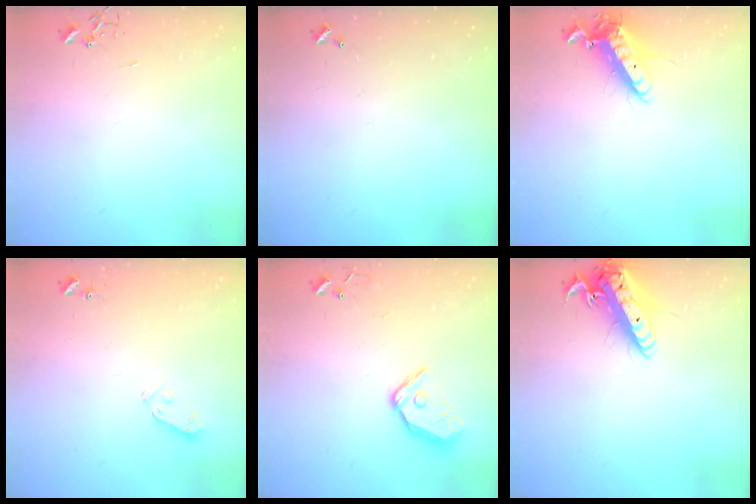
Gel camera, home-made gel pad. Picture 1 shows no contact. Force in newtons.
{"total": 0.0}
{"total": 13.1, "press": 13.0, "slide": 2.3}
{"total": 3.9, "press": 3.8, "slide": 0.9}
{"total": 12.4, "press": 12.2, "slide": 2.1}
{"total": 16.4, "press": 16.1, "slide": 3.0}